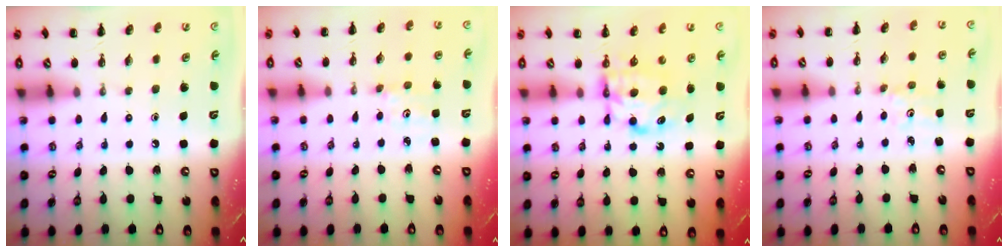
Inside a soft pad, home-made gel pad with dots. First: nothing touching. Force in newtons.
{"total": 1.5, "press": 1.4, "slide": 0.5}
{"total": 6.4, "press": 6.4, "slide": 0.3}
{"total": 1.2, "press": 1.1, "slide": 0.4}